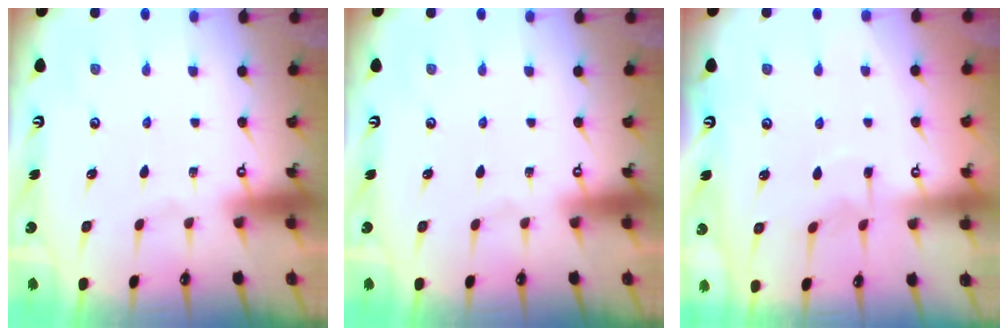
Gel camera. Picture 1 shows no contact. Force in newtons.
{"total": 0.0}
{"total": 4.5, "press": 4.4, "slide": 0.6}